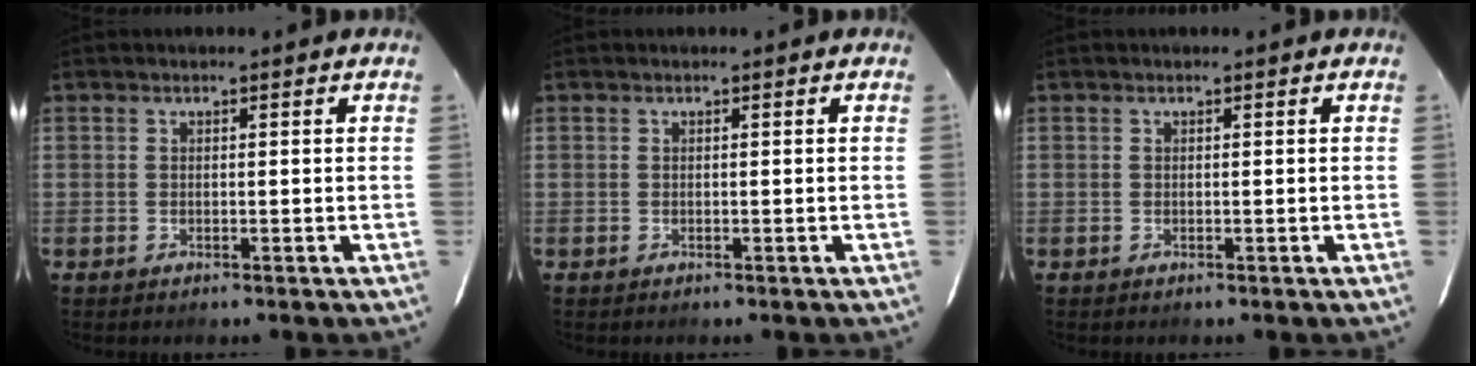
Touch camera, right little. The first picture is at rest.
{"total": 0.0}
{"total": 0.0}